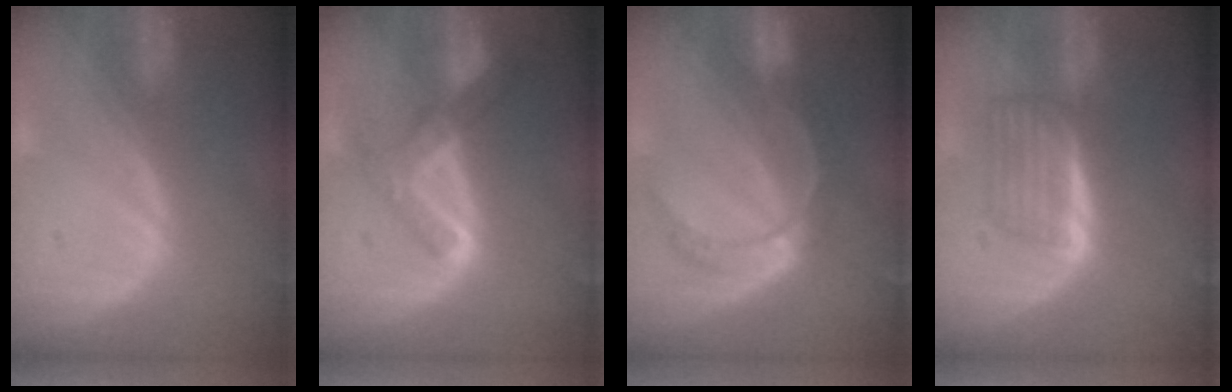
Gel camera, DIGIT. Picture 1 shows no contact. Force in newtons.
{"total": 6.9, "press": 5.8, "slide": 3.7}
{"total": 8.1, "press": 6.8, "slide": 4.4}
{"total": 5.8, "press": 5.2, "slide": 2.6}